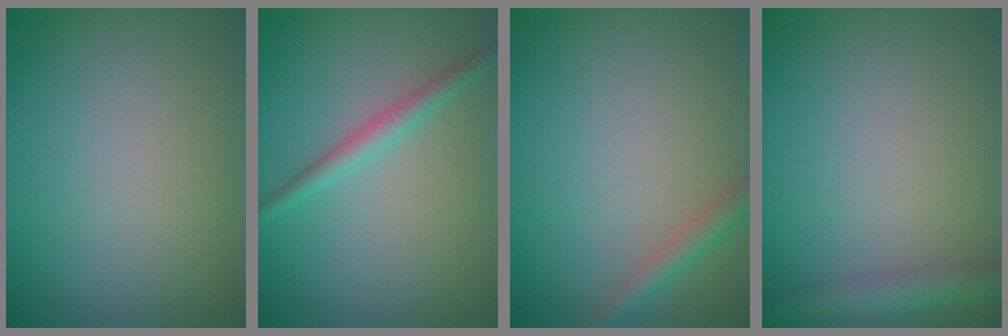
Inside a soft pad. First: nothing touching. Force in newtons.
{"total": 1.8, "press": 1.8, "slide": 0.1}
{"total": 2.0, "press": 2.0, "slide": 0.1}
{"total": 2.8, "press": 2.8, "slide": 0.1}